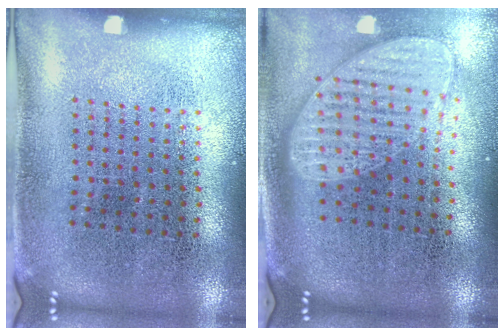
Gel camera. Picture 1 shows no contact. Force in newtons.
{"total": 2.0, "press": 1.6, "slide": 1.2}